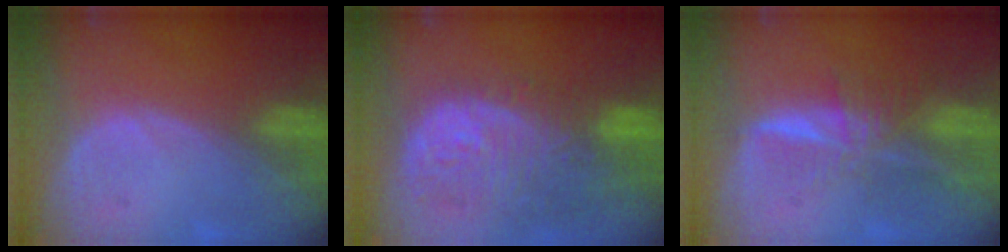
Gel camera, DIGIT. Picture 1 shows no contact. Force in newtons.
{"total": 13.0, "press": 11.1, "slide": 6.8}
{"total": 7.0, "press": 6.0, "slide": 3.7}